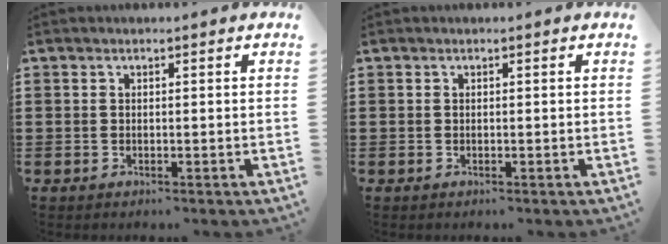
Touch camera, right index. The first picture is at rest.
{"total": 0.0}